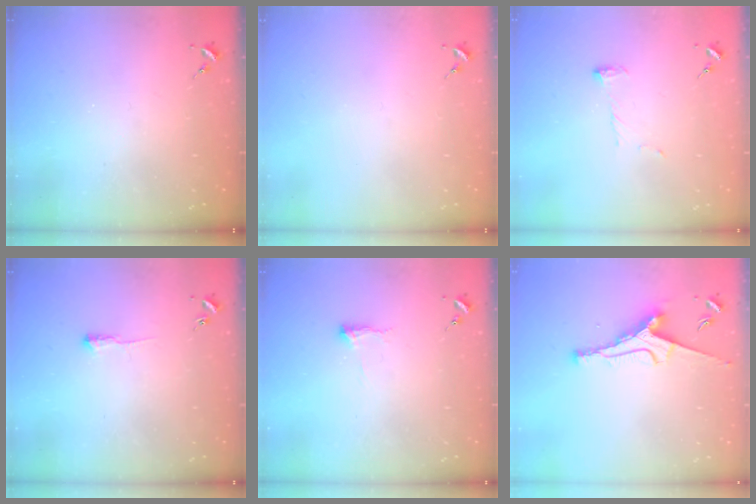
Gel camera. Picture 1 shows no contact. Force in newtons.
{"total": 0.0}
{"total": 6.6, "press": 6.6, "slide": 0.4}
{"total": 2.7, "press": 2.6, "slide": 0.4}
{"total": 5.5, "press": 5.4, "slide": 0.9}
{"total": 8.9, "press": 8.9, "slide": 0.5}